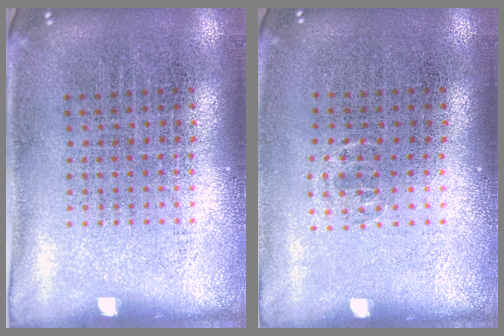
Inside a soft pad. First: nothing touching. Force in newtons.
{"total": 0.6, "press": 0.4, "slide": 0.4}